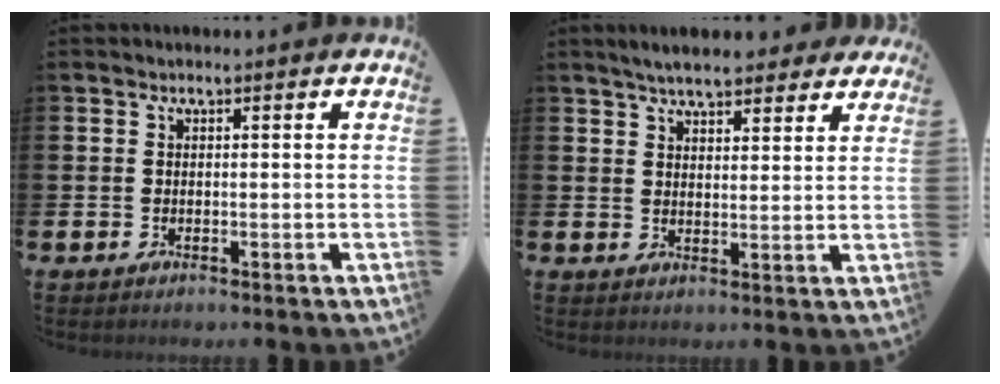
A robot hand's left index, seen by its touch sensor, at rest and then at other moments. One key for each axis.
{"total": 5.7, "fx": 5.3, "fy": 1.3, "fz": 1.6, "tx": -0.033, "ty": -0.020, "tz": 0.094}